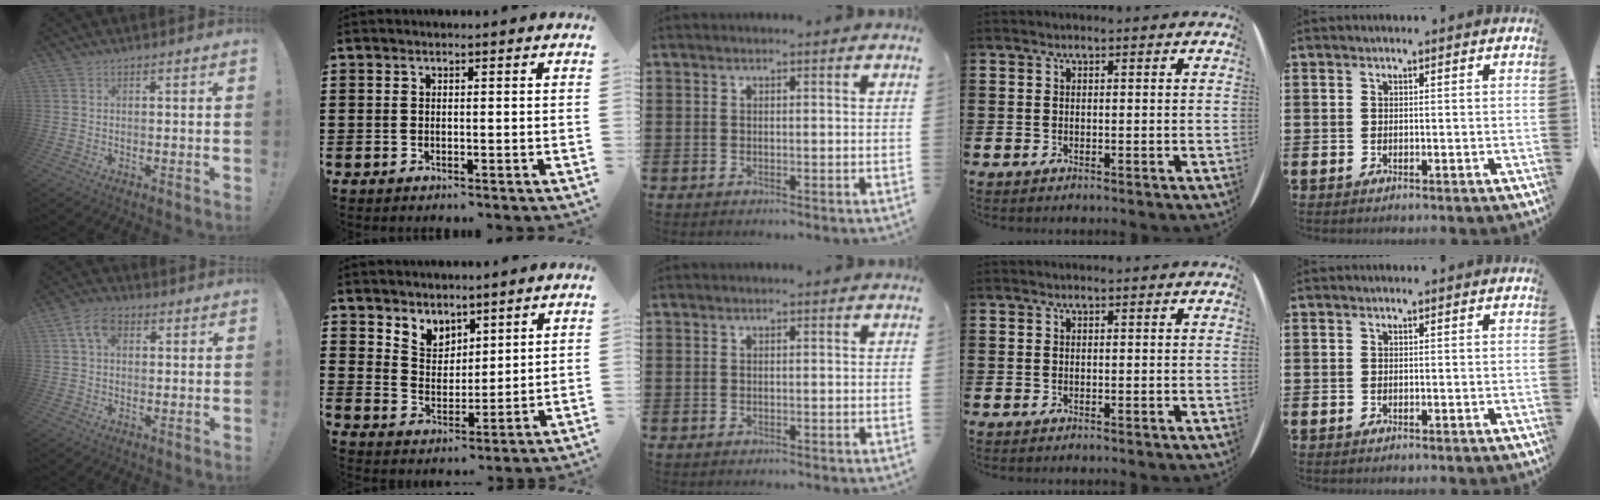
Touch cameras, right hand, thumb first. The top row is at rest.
{"thumb": {"total": 7.2, "force": [2.3, 4.8, 4.8], "torque": [-0.087, 0.011, 0.046]}, "index": {"total": 4.8, "force": [3.9, 2.7, -0.4], "torque": [-0.017, -0.009, 0.074]}}